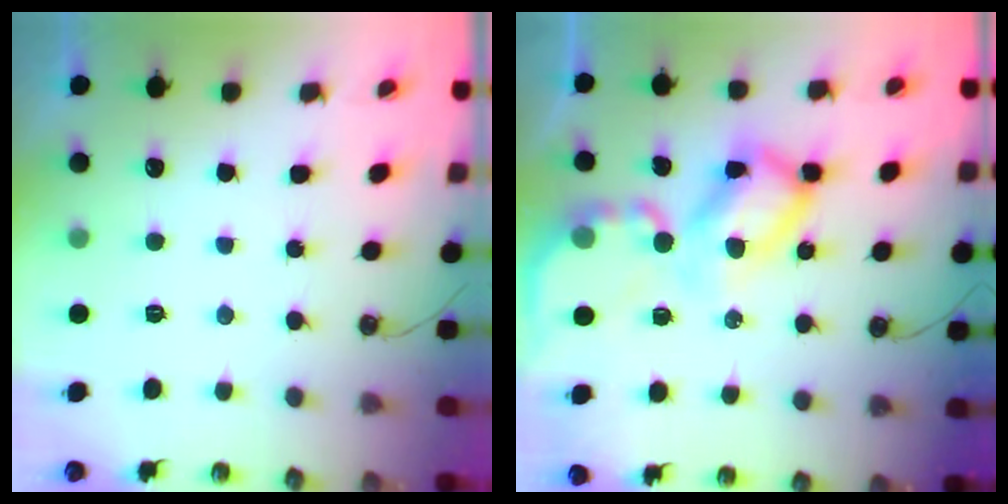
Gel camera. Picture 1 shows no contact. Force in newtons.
{"total": 17.2, "press": 17.1, "slide": 1.8}